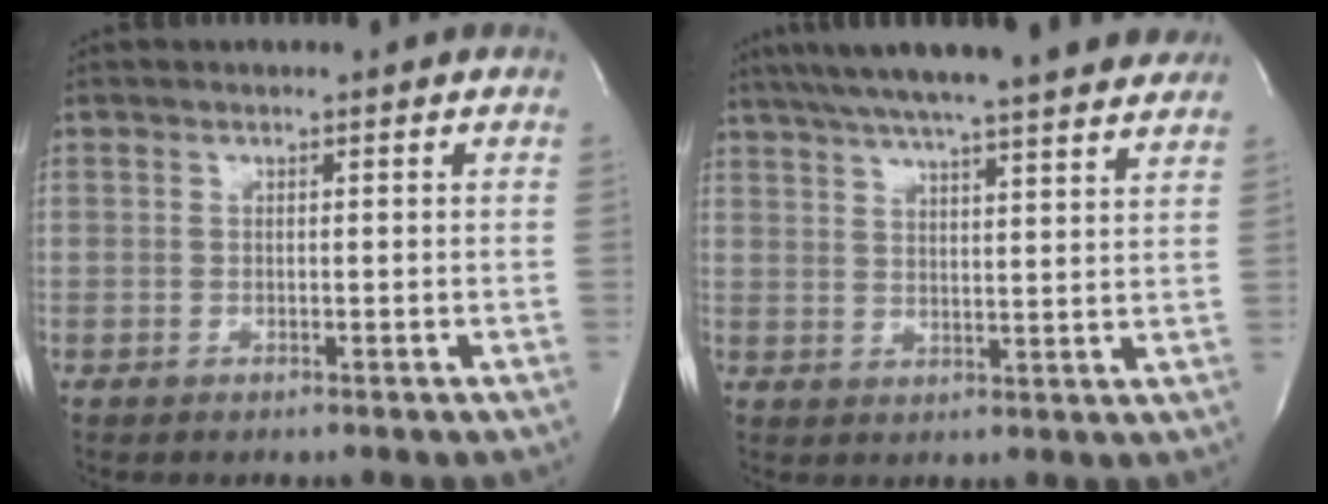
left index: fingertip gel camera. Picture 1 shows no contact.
{"total": 22.6, "force": [19.3, 2.0, 11.5], "torque": [-0.190, 0.019, 0.257]}